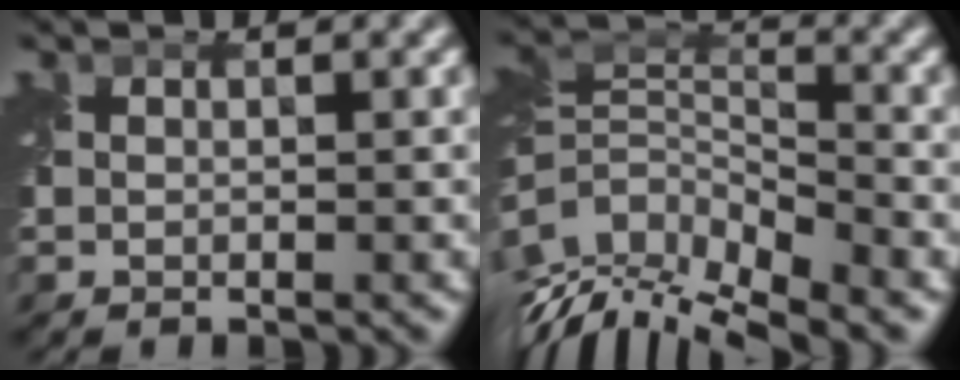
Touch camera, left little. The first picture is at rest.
{"total": 12.1, "force": [-7.6, 5.4, 7.7], "torque": [-0.157, 0.003, -0.119]}